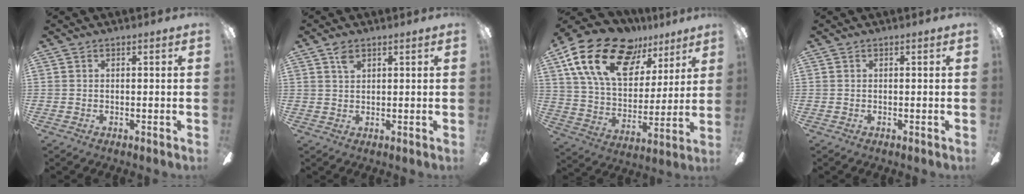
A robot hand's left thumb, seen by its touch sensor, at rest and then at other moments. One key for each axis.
{"total": 2.7, "fx": 1.8, "fy": 1.3, "fz": 1.4, "tx": -0.025, "ty": -0.002, "tz": 0.031}
{"total": 23.1, "fx": 13.4, "fy": 13.1, "fz": 13.6, "tx": -0.245, "ty": -0.063, "tz": 0.240}
{"total": 0.0}